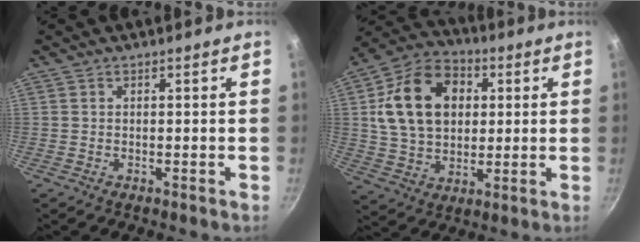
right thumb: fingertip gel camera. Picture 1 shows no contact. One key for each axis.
{"total": 18.1, "fx": 3.7, "fy": 13.3, "fz": 11.7, "tx": -0.182, "ty": 0.011, "tz": 0.056}